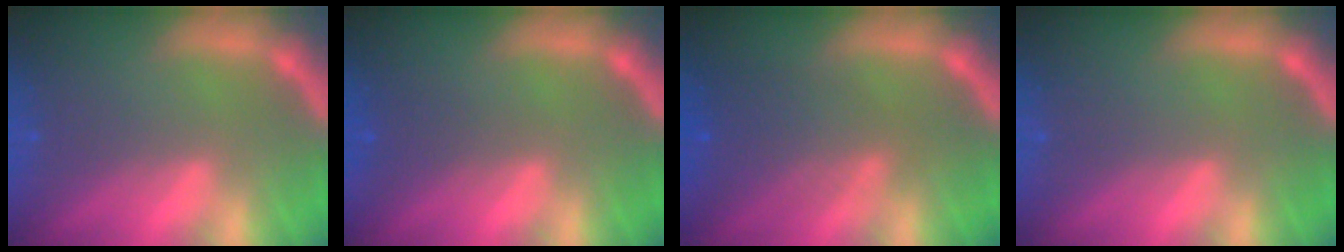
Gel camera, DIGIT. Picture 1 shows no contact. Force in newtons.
{"total": 1.5}
{"total": 5.1}
{"total": 0.0}